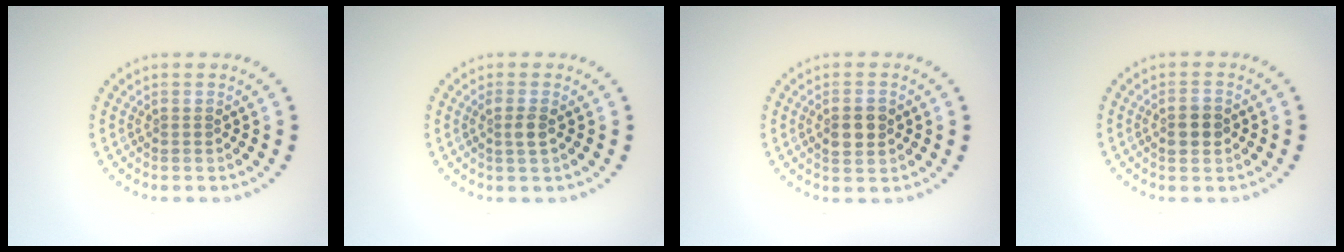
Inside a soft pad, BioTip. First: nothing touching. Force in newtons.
{"total": 1.4, "press": 1.2, "slide": 0.8}
{"total": 2.4, "press": 2.4, "slide": 0.2}
{"total": 2.5, "press": 2.5, "slide": 0.1}